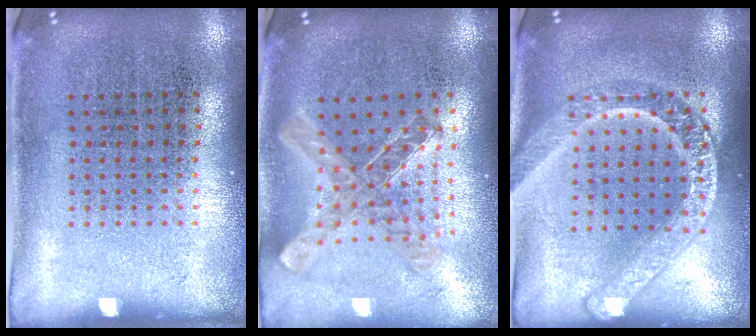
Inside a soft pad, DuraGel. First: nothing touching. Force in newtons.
{"total": 1.1, "press": 1.1, "slide": 0.2}
{"total": 3.1, "press": 3.1, "slide": 0.4}